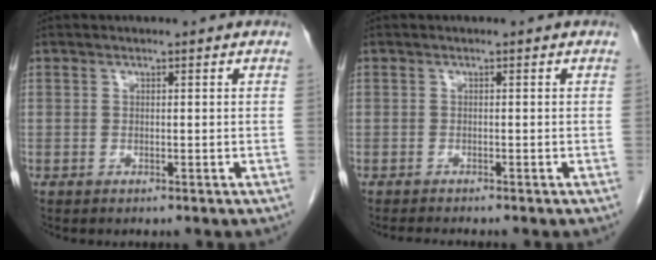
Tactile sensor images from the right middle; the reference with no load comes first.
{"total": 1.7, "force": [-1.6, -0.3, 0.6], "torque": [-0.012, -0.004, -0.026]}